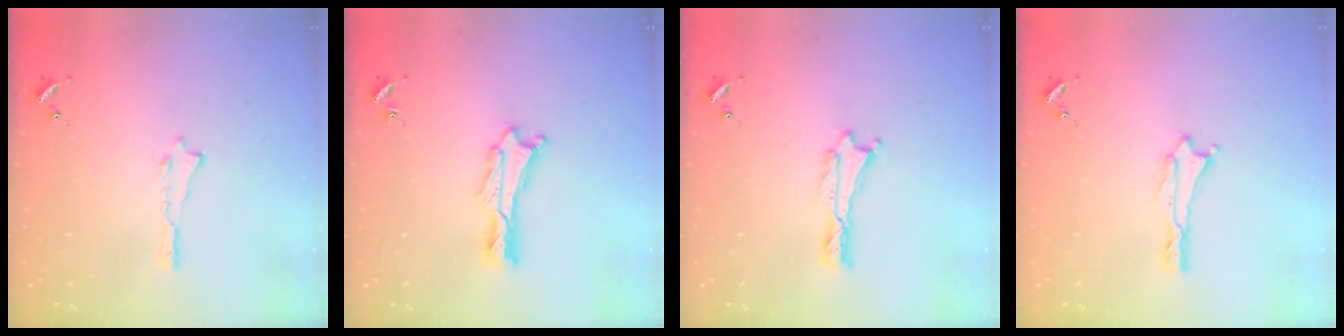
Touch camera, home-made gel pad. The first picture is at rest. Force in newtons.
{"total": 0.9, "press": 0.9, "slide": 0.2}
{"total": 0.0}
{"total": 0.0}